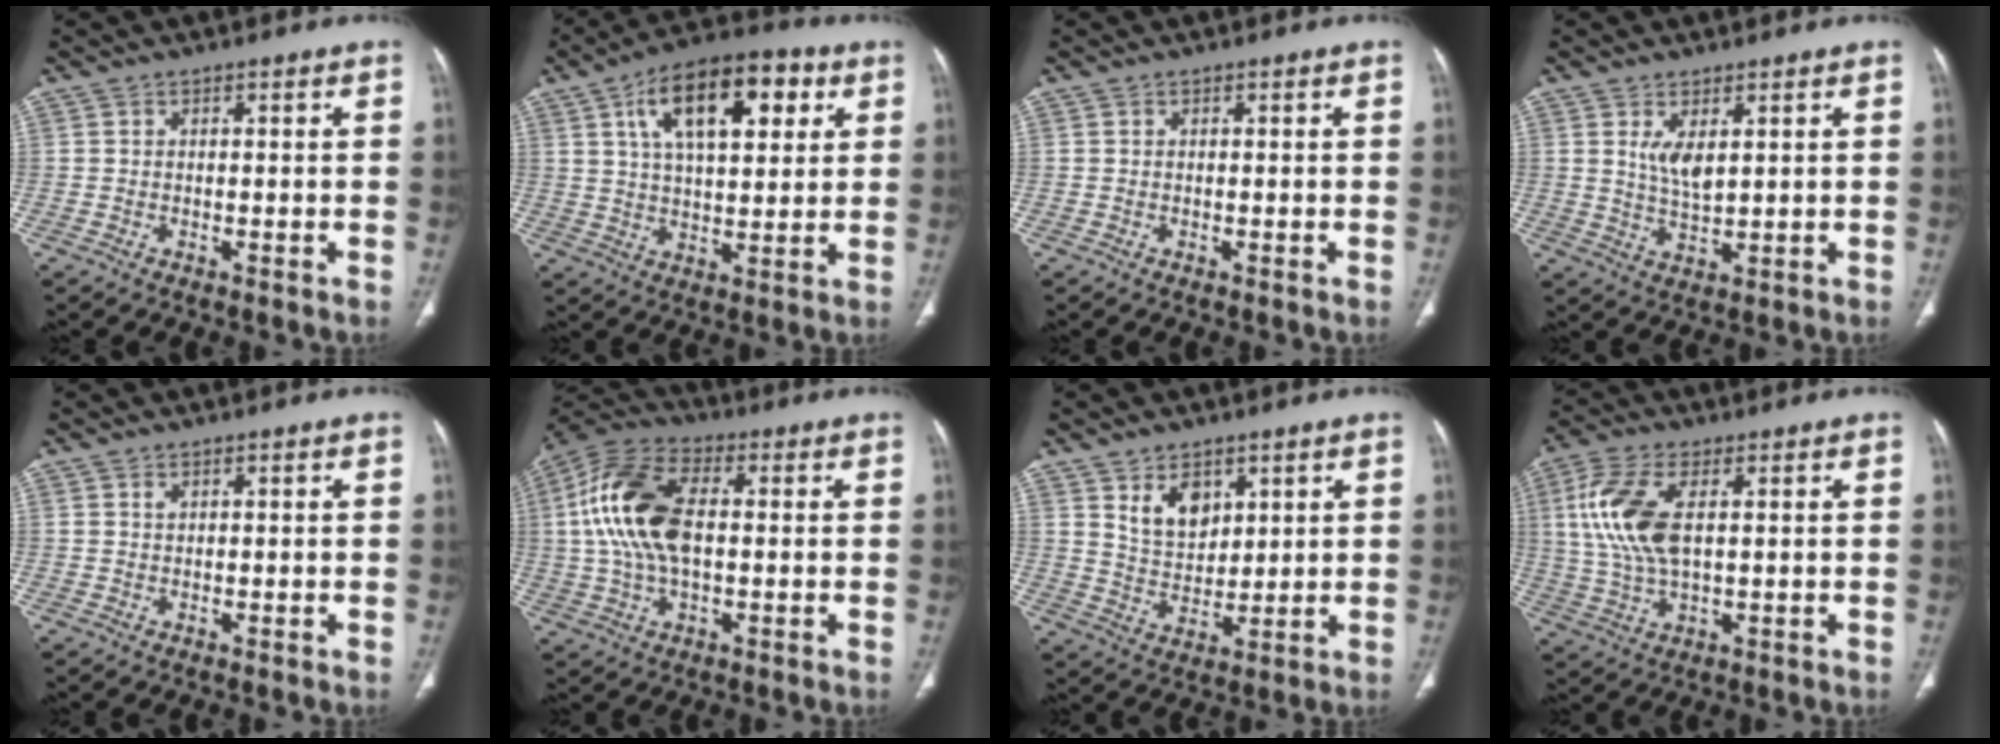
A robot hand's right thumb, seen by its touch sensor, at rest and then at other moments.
{"total": 17.4, "force": [6.7, 8.2, 13.8], "torque": [-0.193, 0.000, 0.107]}
{"total": 0.0}
{"total": 4.5, "force": [1.7, 1.8, 3.7], "torque": [-0.067, -0.020, 0.042]}
{"total": 0.8, "force": [0.4, 0.5, 0.4], "torque": [-0.005, -0.001, 0.010]}
{"total": 16.2, "force": [1.4, 9.0, 13.4], "torque": [-0.277, 0.022, 0.022]}
{"total": 7.3, "force": [3.8, 4.7, 4.1], "torque": [-0.047, -0.033, 0.078]}
{"total": 12.2, "force": [2.6, 6.0, 10.3], "torque": [-0.236, -0.001, 0.054]}